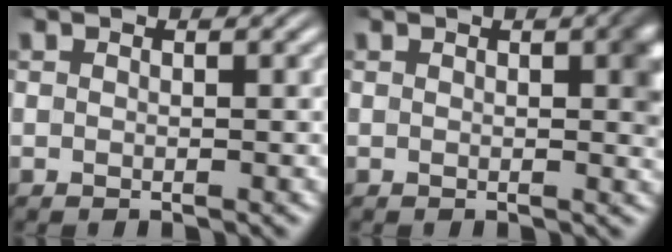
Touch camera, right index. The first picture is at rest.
{"total": 2.2, "force": [0.2, 0.5, 2.2], "torque": [-0.017, -0.003, 0.003]}